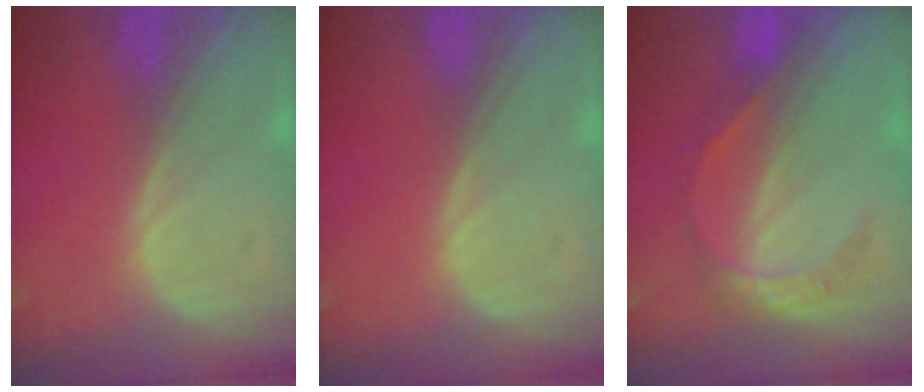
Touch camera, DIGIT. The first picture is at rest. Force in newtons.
{"total": 0.0}
{"total": 4.4, "press": 4.4, "slide": 0.5}